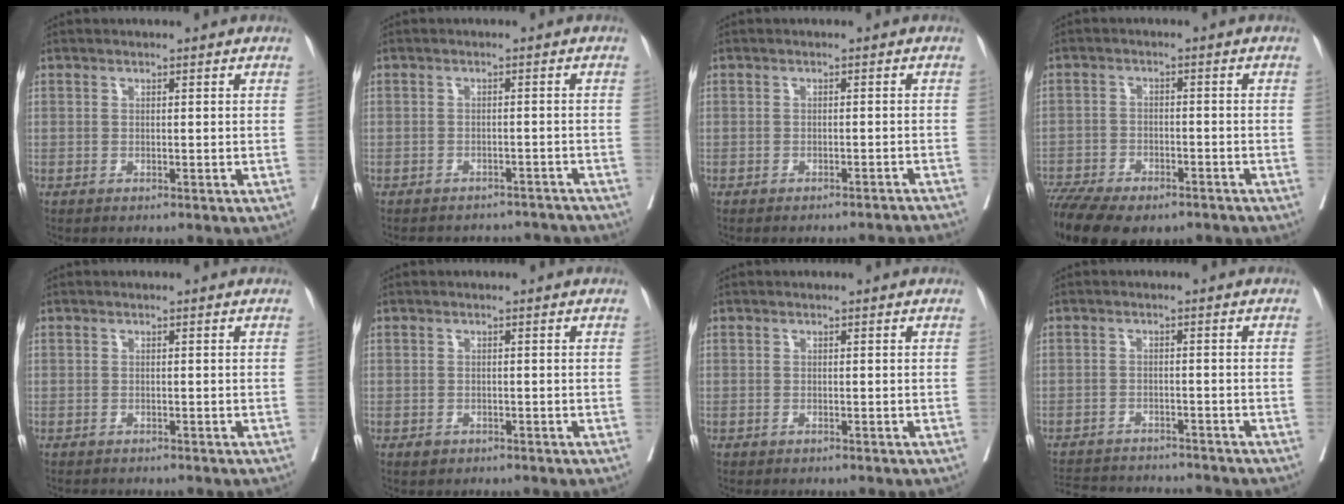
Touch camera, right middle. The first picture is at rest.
{"total": 10.9, "force": [-10.2, 3.6, 1.8], "torque": [-0.030, 0.018, -0.111]}
{"total": 7.0, "force": [-6.8, -0.5, 1.4], "torque": [-0.009, -0.008, -0.073]}
{"total": 14.4, "force": [-11.0, 5.7, 7.3], "torque": [-0.155, -0.006, -0.167]}
{"total": 0.9, "force": [-0.8, 0.3, 0.1], "torque": [-0.007, -0.002, -0.016]}
{"total": 0.9, "force": [-0.5, 0.7, 0.2], "torque": [-0.003, 0.002, -0.005]}
{"total": 0.0}
{"total": 11.0, "force": [-10.4, 2.1, 2.8], "torque": [-0.056, 0.003, -0.144]}